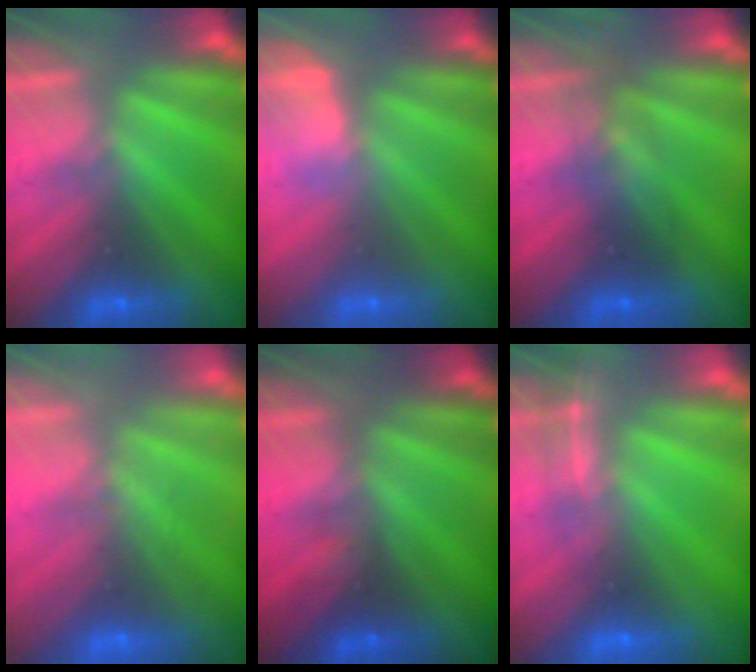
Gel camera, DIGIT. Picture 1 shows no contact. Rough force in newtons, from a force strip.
{"total": 2.8}
{"total": 2.9}
{"total": 8.4}
{"total": 2.1}
{"total": 1.9}